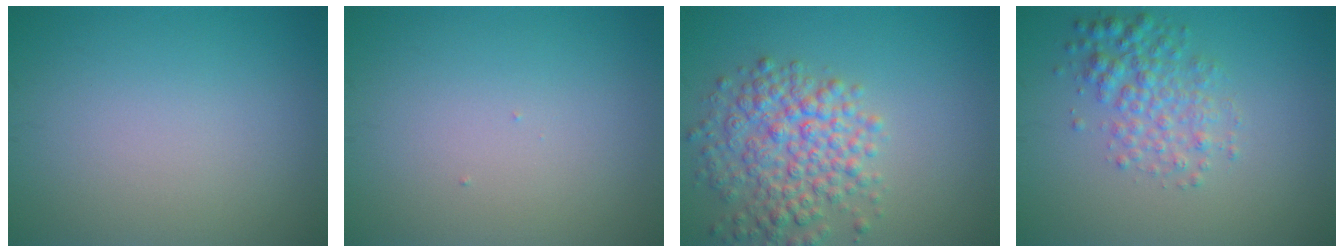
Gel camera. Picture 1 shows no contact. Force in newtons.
{"total": 0.0}
{"total": 5.7, "press": 5.7, "slide": 0.3}
{"total": 3.3, "press": 3.3, "slide": 0.1}